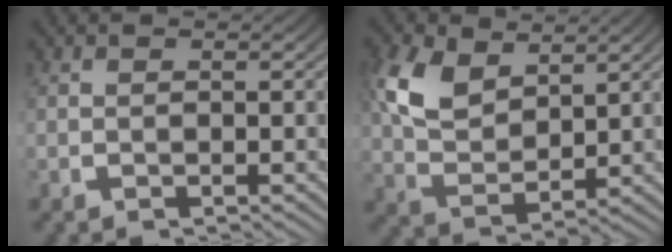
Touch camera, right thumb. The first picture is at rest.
{"total": 6.9, "force": [2.0, 4.4, 4.9], "torque": [-0.120, -0.019, 0.050]}